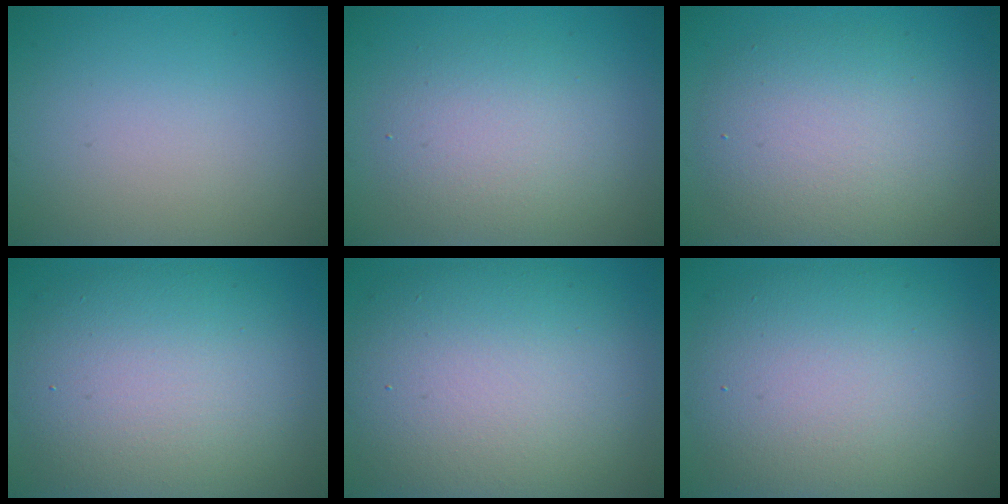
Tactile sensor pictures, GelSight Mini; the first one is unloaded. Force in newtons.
{"total": 4.0, "press": 4.0, "slide": 0.3}
{"total": 6.3, "press": 6.3, "slide": 0.3}
{"total": 10.1, "press": 10.1, "slide": 0.8}
{"total": 11.9, "press": 11.9, "slide": 1.1}
{"total": 10.4, "press": 10.4, "slide": 0.5}